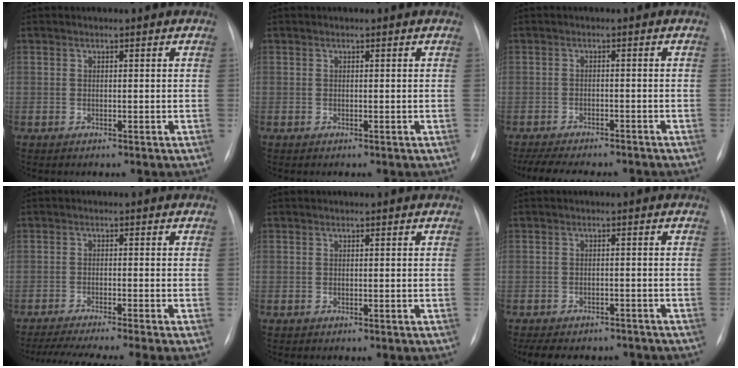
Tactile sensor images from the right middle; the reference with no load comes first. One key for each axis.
{"total": 0.0}
{"total": 12.9, "fx": -11.3, "fy": 3.3, "fz": 5.4, "tx": -0.097, "ty": -0.005, "tz": -0.149}
{"total": 12.2, "fx": -10.2, "fy": -0.8, "fz": 6.5, "tx": -0.087, "ty": -0.021, "tz": -0.155}
{"total": 0.0}
{"total": 10.8, "fx": -9.3, "fy": 4.3, "fz": 3.5, "tx": -0.064, "ty": 0.006, "tz": -0.113}